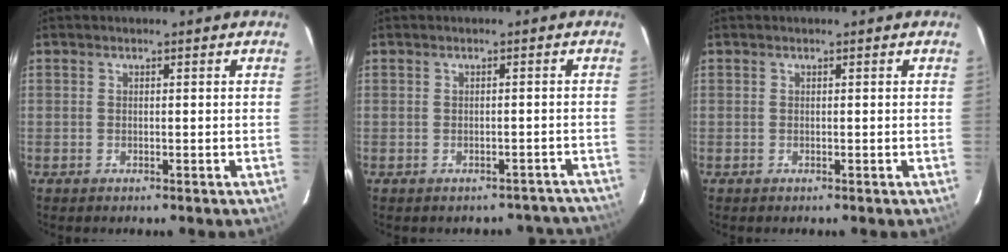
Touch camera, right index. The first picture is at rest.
{"total": 7.8, "force": [-7.1, 3.3, 0.9], "torque": [0.008, 0.031, -0.057]}
{"total": 0.0}